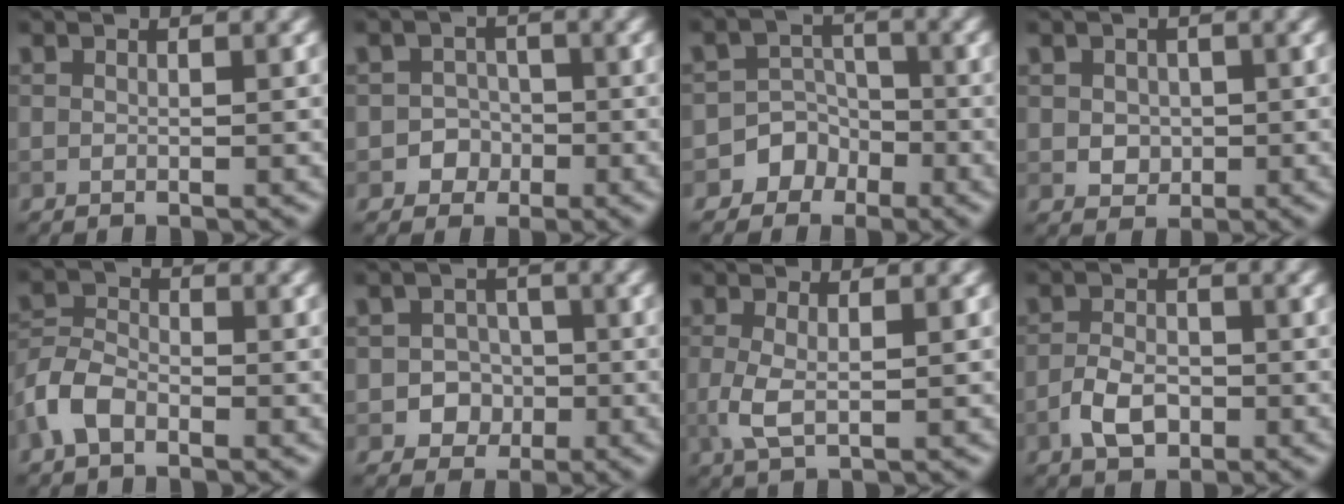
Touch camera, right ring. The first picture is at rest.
{"total": 2.3, "force": [-0.9, 2.2, 0.3], "torque": [0.019, 0.009, -0.025]}
{"total": 4.2, "force": [-2.4, 3.5, 0.2], "torque": [0.038, 0.010, -0.057]}
{"total": 2.0, "force": [0.0, 1.7, 0.9], "torque": [-0.015, -0.004, 0.002]}
{"total": 3.6, "force": [-2.1, 2.1, 2.0], "torque": [-0.045, 0.005, -0.053]}
{"total": 3.2, "force": [-1.0, 2.9, 1.0], "torque": [0.004, 0.004, -0.029]}
{"total": 2.4, "force": [0.0, 0.8, 2.2], "torque": [-0.054, -0.003, -0.002]}
{"total": 3.3, "force": [-1.5, 1.9, 2.2], "torque": [-0.041, 0.002, -0.031]}